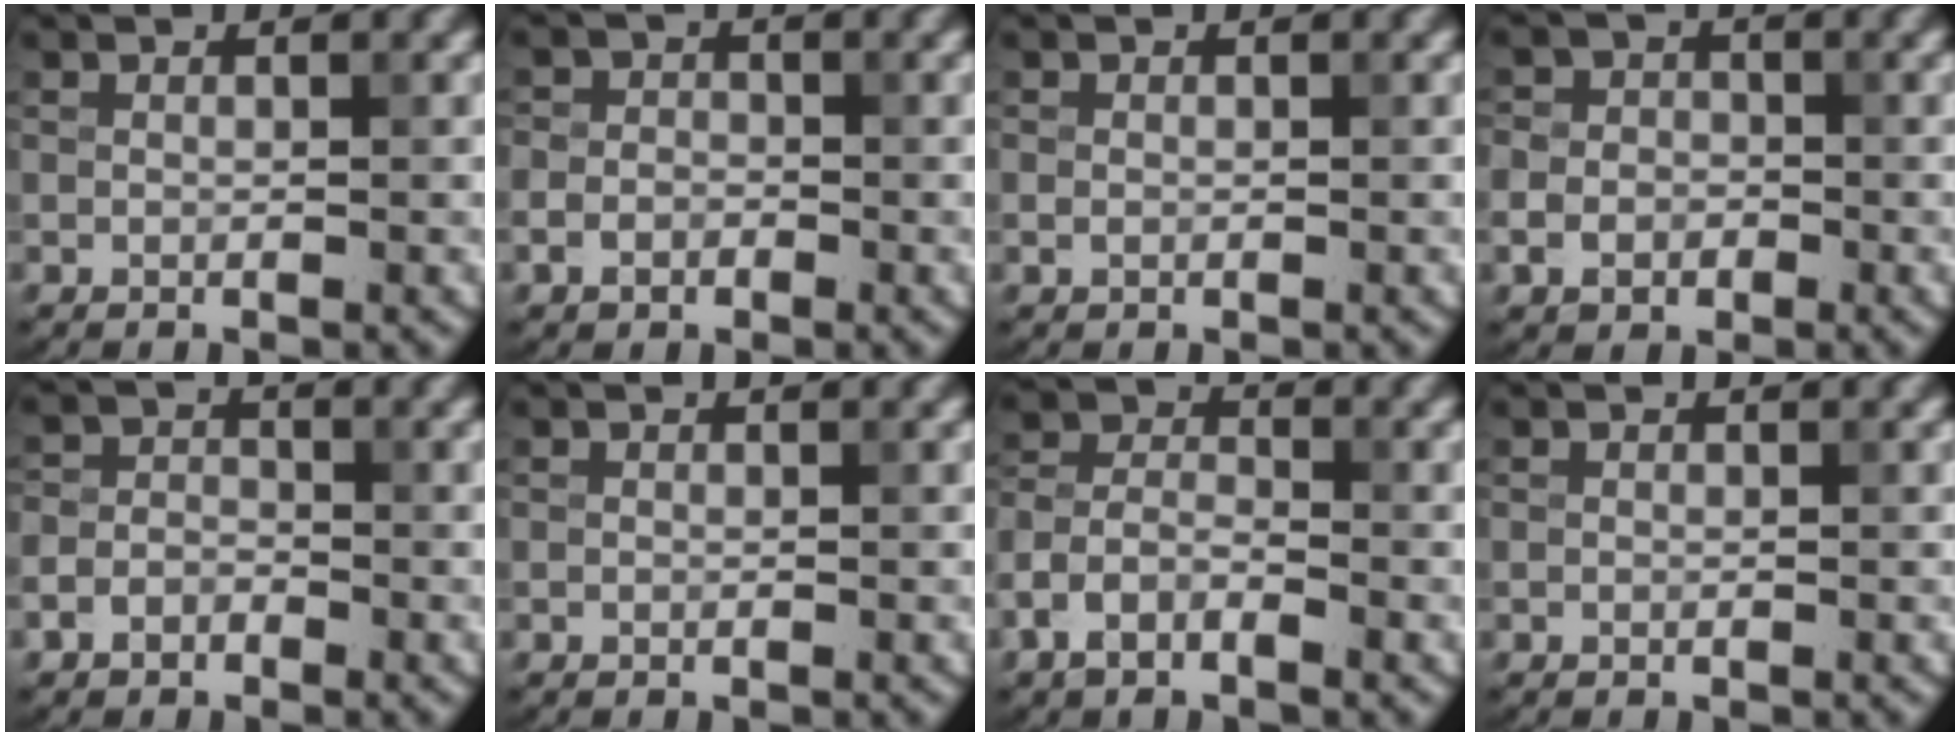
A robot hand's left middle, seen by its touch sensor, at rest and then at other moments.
{"total": 2.1, "force": [-1.0, 1.7, 0.8], "torque": [-0.011, 0.002, -0.025]}
{"total": 0.7, "force": [-0.1, 0.6, 0.4], "torque": [-0.007, -0.003, -0.003]}
{"total": 3.0, "force": [-1.1, 2.5, 1.2], "torque": [-0.013, -0.001, -0.027]}
{"total": 2.0, "force": [-1.3, 1.5, 0.6], "torque": [-0.005, 0.006, -0.032]}
{"total": 0.0}
{"total": 3.6, "force": [-2.2, 1.9, 2.2], "torque": [-0.040, 0.007, -0.053]}
{"total": 0.0}